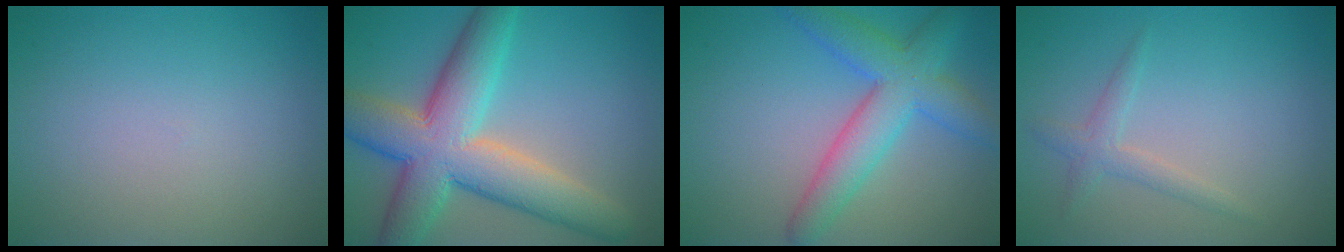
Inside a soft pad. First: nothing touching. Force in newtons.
{"total": 10.3, "press": 10.3, "slide": 0.4}
{"total": 5.9, "press": 5.9, "slide": 0.2}
{"total": 1.7, "press": 1.7, "slide": 0.1}